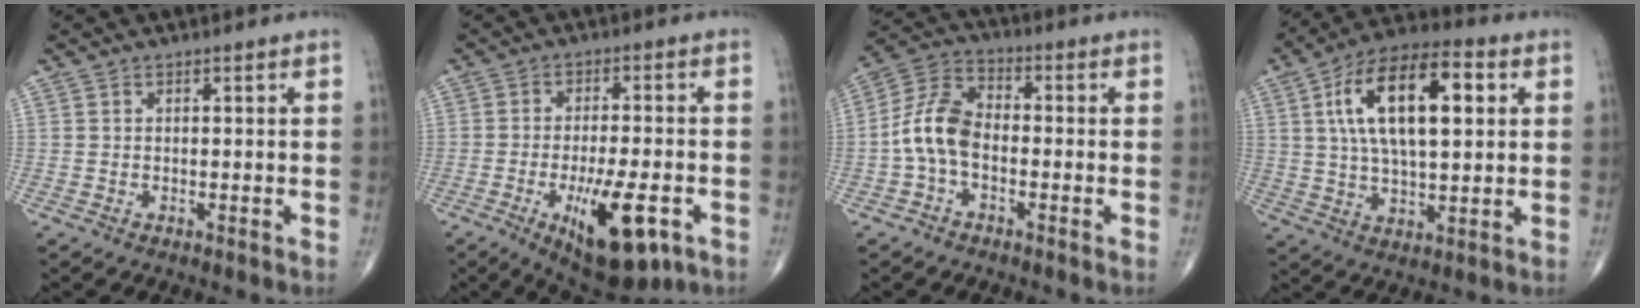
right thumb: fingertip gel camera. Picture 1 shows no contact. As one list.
[{"total": 14.2, "force": [-5.7, 5.1, 12.0], "torque": [-0.181, 0.007, -0.074]}, {"total": 8.9, "force": [-1.9, 5.4, 6.9], "torque": [-0.133, 0.033, -0.049]}, {"total": 18.8, "force": [4.7, 8.4, 16.1], "torque": [-0.267, 0.012, 0.075]}]